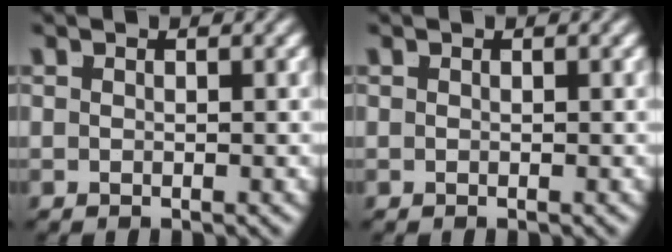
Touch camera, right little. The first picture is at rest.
{"total": 0.0}